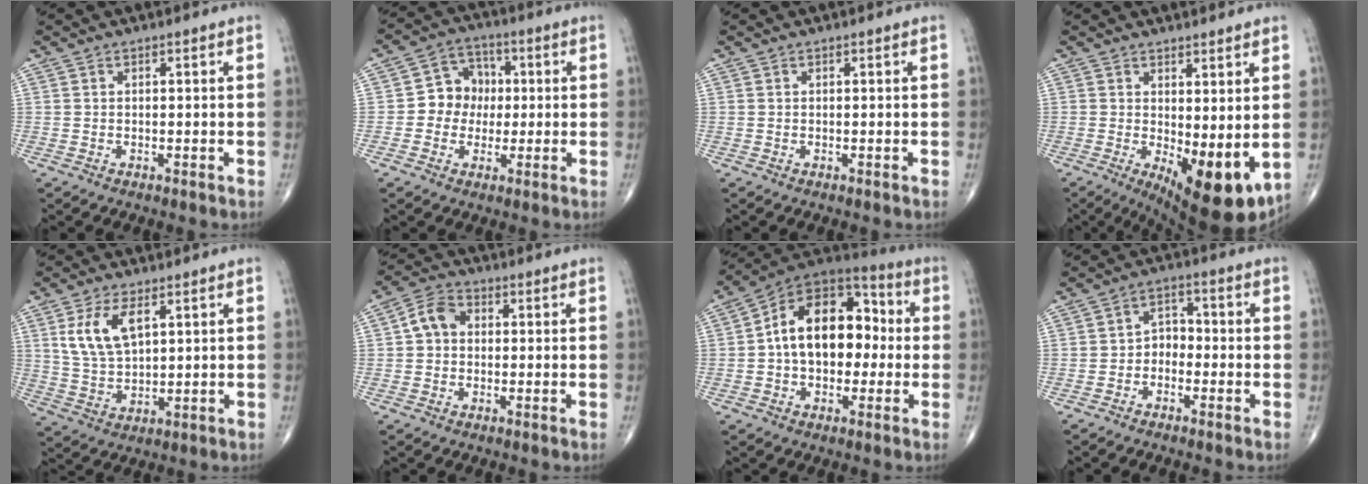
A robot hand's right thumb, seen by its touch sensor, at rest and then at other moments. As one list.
[{"total": 7.9, "force": [-0.1, 7.1, 3.6], "torque": [-0.019, 0.022, -0.015]}, {"total": 0.0}, {"total": 11.7, "force": [-0.9, 4.6, 10.7], "torque": [-0.149, -0.028, 0.002]}, {"total": 9.1, "force": [3.6, 4.7, 7.0], "torque": [-0.132, -0.012, 0.076]}, {"total": 5.7, "force": [0.4, 4.4, 3.5], "torque": [-0.055, 0.018, -0.001]}, {"total": 18.1, "force": [0.4, 11.8, 13.7], "torque": [-0.179, 0.046, -0.004]}, {"total": 4.1, "force": [-1.5, 3.1, 2.3], "torque": [-0.017, 0.027, -0.040]}]